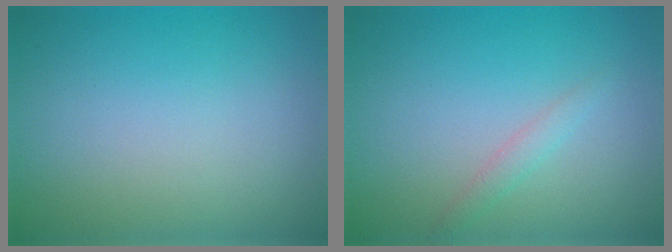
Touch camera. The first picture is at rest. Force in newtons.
{"total": 1.1, "press": 1.1, "slide": 0.1}